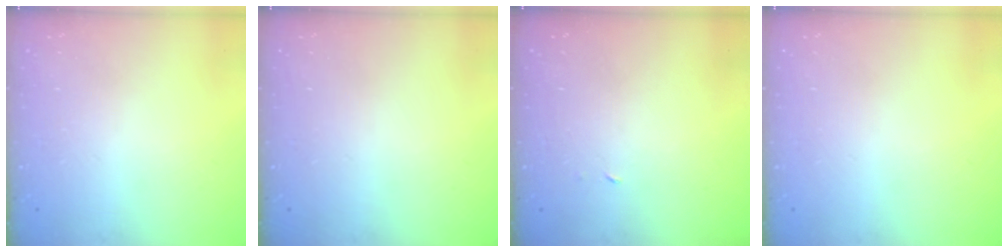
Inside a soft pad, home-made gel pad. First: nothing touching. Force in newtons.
{"total": 0.0}
{"total": 1.8, "press": 1.8, "slide": 0.1}
{"total": 0.0}